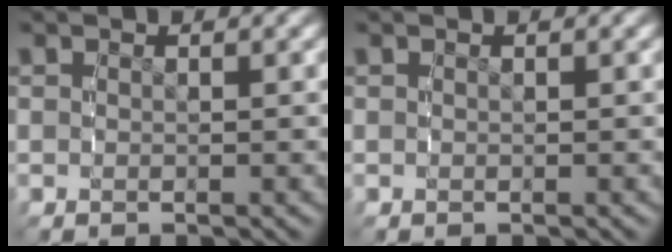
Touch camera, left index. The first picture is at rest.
{"total": 0.0}